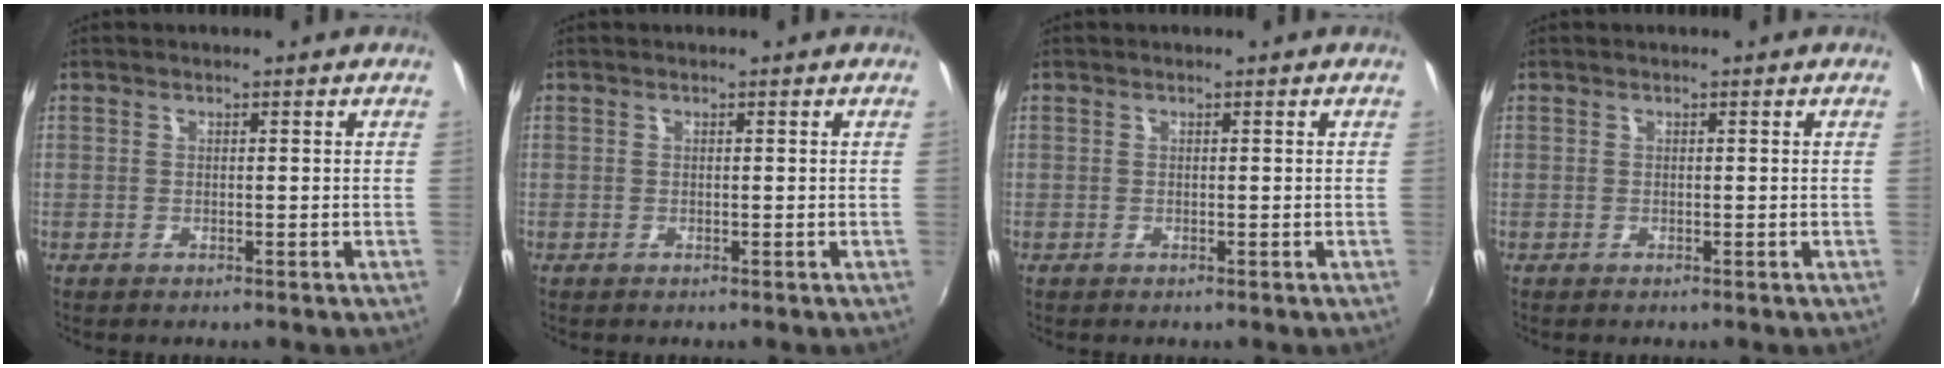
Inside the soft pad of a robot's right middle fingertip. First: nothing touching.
{"total": 0.0}
{"total": 0.0}
{"total": 0.0}